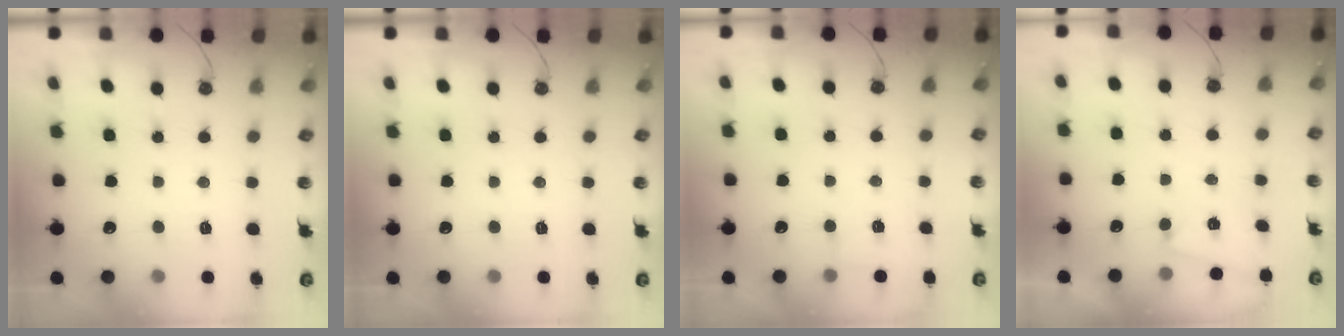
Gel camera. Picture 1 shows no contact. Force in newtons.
{"total": 0.0}
{"total": 1.8, "press": 1.6, "slide": 0.8}
{"total": 1.7, "press": 1.3, "slide": 1.0}